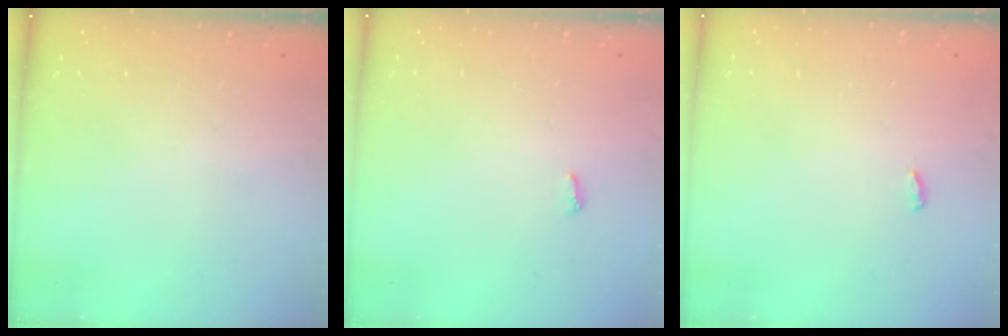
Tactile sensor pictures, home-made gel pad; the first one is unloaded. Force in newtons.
{"total": 2.8, "press": 2.8, "slide": 0.5}
{"total": 2.9, "press": 2.6, "slide": 1.3}